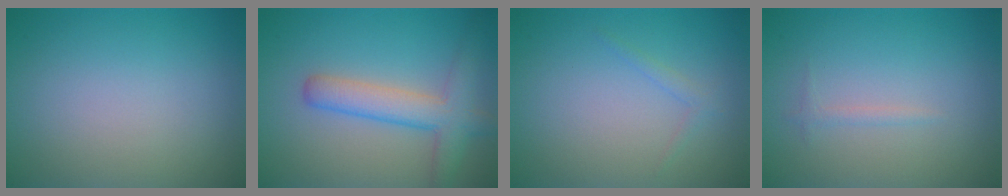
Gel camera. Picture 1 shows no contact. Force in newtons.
{"total": 4.5, "press": 4.5, "slide": 0.2}
{"total": 0.8, "press": 0.8, "slide": 0.0}
{"total": 0.7, "press": 0.7, "slide": 0.1}